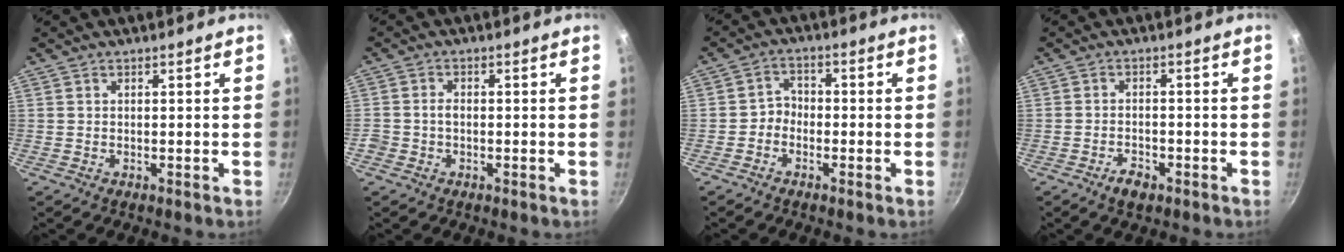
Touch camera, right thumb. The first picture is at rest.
{"total": 1.9, "force": [-0.6, 1.5, 1.1], "torque": [-0.017, 0.012, -0.012]}
{"total": 3.1, "force": [-1.5, 2.5, 1.2], "torque": [-0.002, 0.024, -0.033]}
{"total": 3.5, "force": [-2.2, 1.7, 2.1], "torque": [-0.033, 0.016, -0.038]}